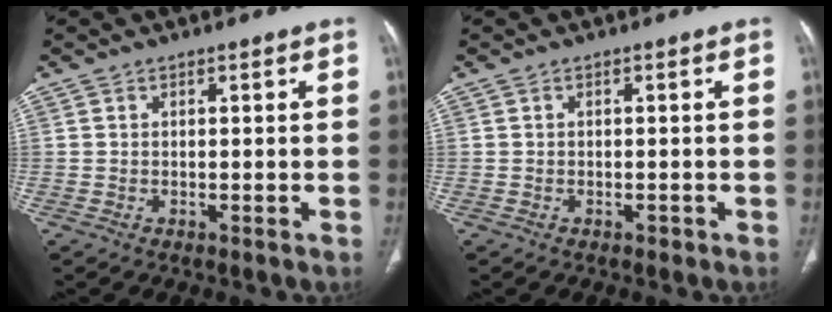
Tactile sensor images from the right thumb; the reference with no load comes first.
{"total": 0.7, "force": [-0.4, 0.5, 0.3], "torque": [-0.005, 0.000, -0.007]}